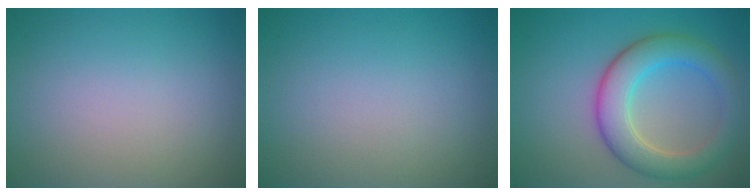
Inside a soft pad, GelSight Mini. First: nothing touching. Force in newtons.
{"total": 0.0}
{"total": 5.9, "press": 5.9, "slide": 0.2}